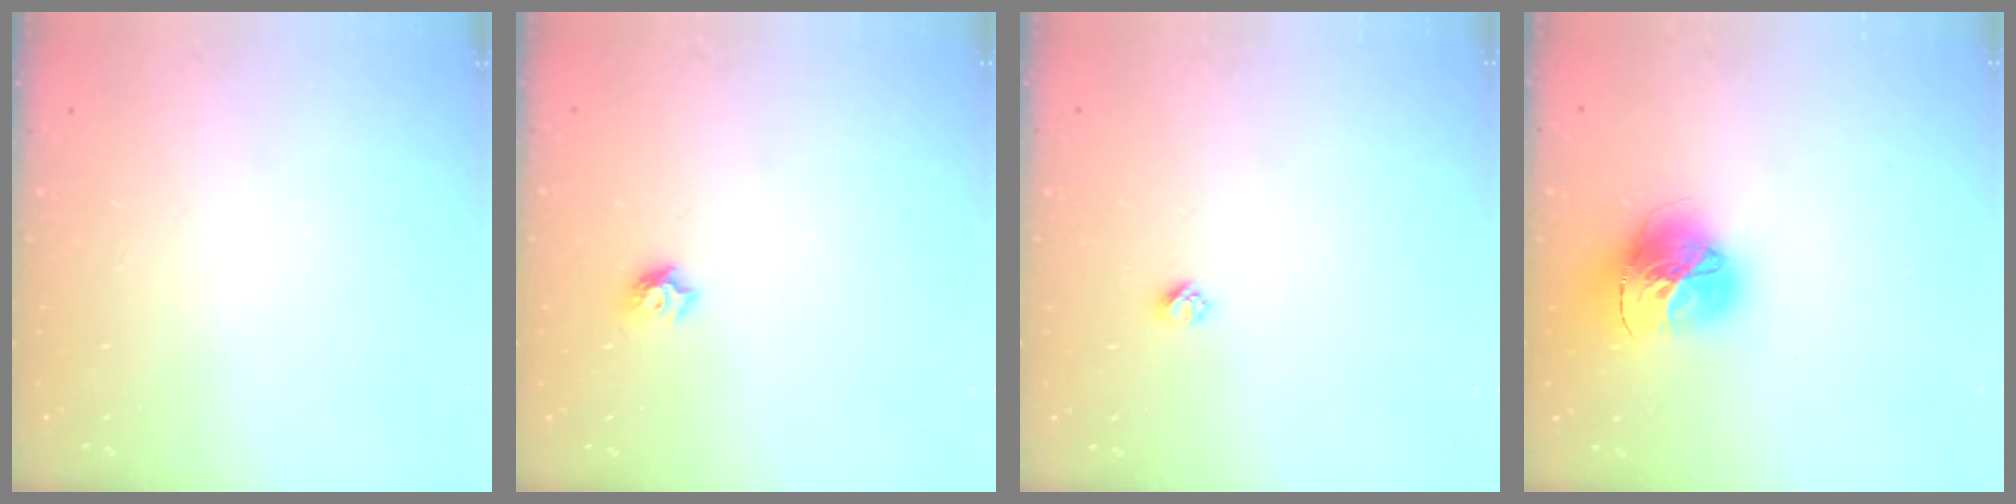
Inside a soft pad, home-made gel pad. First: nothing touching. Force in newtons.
{"total": 5.1, "press": 5.1, "slide": 0.6}
{"total": 2.4, "press": 2.4, "slide": 0.2}
{"total": 16.0, "press": 15.9, "slide": 1.7}